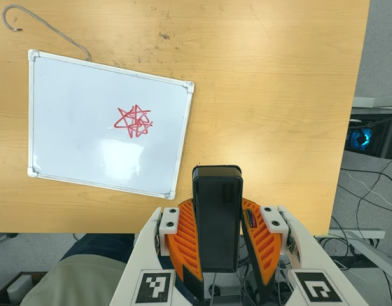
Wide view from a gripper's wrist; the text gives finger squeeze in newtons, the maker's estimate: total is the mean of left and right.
{"total": 9.9, "left": 8.1, "right": 11.7}